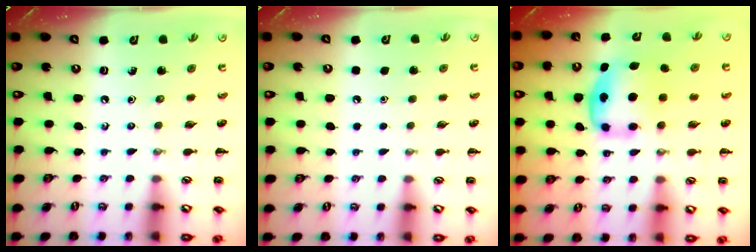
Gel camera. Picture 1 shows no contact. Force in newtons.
{"total": 1.7, "press": 1.7, "slide": 0.1}
{"total": 6.4, "press": 6.4, "slide": 0.6}